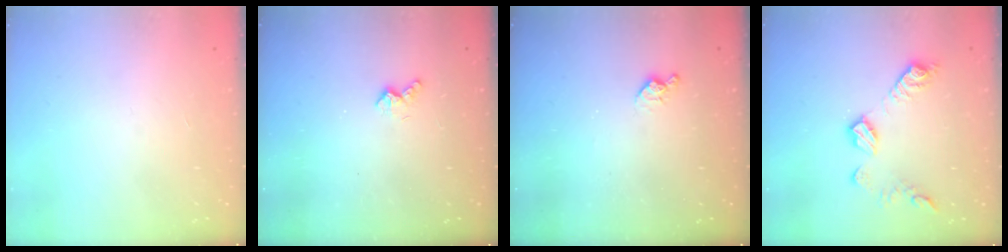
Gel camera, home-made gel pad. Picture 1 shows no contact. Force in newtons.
{"total": 2.6, "press": 2.6, "slide": 0.6}
{"total": 4.7, "press": 4.7, "slide": 0.7}
{"total": 11.0, "press": 11.0, "slide": 0.3}